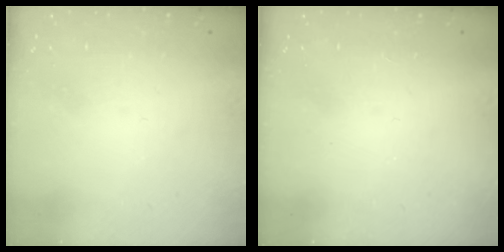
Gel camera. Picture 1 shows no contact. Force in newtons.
{"total": 2.8, "press": 2.8, "slide": 0.4}